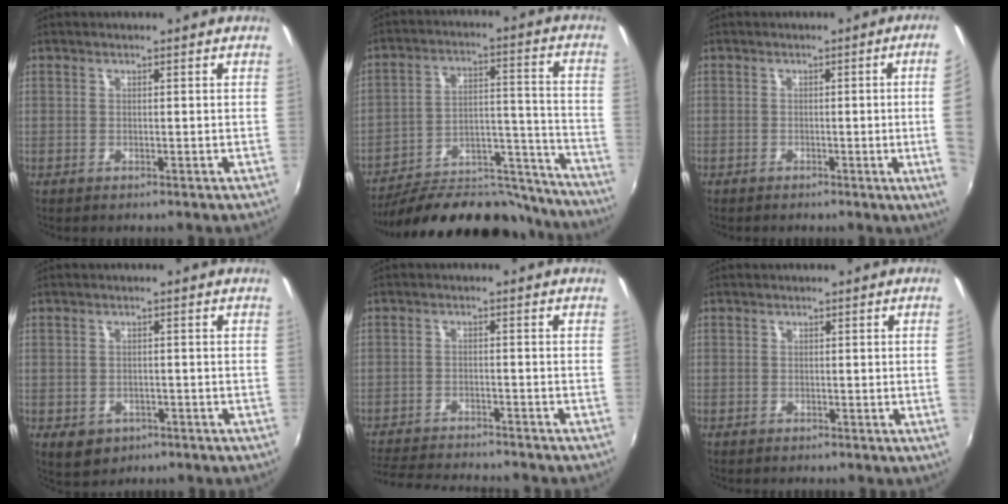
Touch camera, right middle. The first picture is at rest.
{"total": 24.5, "force": [-21.4, 7.8, 9.1], "torque": [-0.143, 0.030, -0.285]}
{"total": 7.7, "force": [-0.4, -1.6, 7.5], "torque": [-0.089, -0.007, -0.002]}
{"total": 4.7, "force": [-2.1, 3.6, 2.1], "torque": [-0.045, -0.009, -0.024]}
{"total": 12.3, "force": [-11.3, 2.1, 4.6], "torque": [-0.111, -0.015, -0.178]}
{"total": 1.3, "force": [-0.1, -0.9, 1.0], "torque": [-0.008, -0.010, 0.001]}